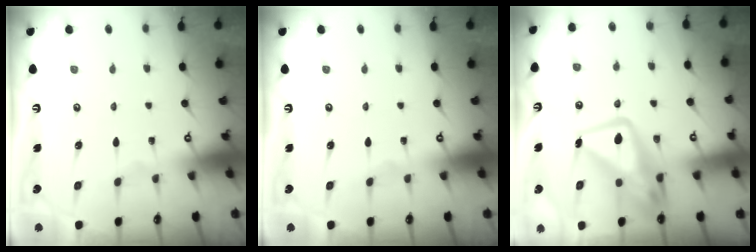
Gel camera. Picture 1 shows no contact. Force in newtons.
{"total": 0.0}
{"total": 14.3, "press": 14.2, "slide": 1.1}